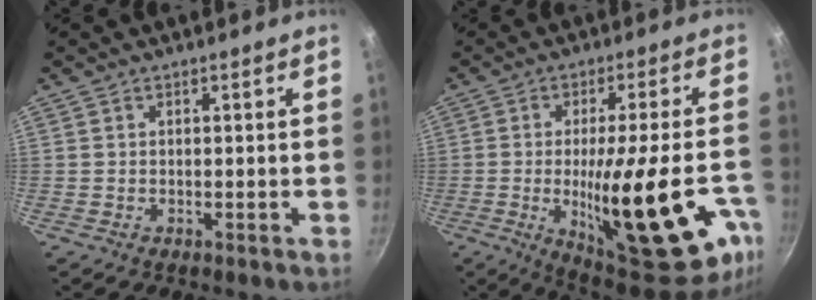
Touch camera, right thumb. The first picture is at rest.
{"total": 27.4, "force": [-8.7, 7.6, 24.8], "torque": [-0.315, -0.002, -0.111]}